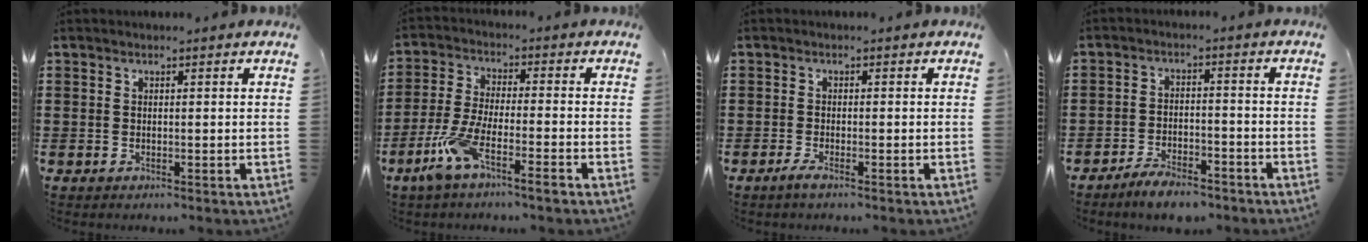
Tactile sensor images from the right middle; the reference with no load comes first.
{"total": 7.6, "force": [-4.9, 1.3, 5.6], "torque": [-0.138, -0.016, -0.099]}
{"total": 1.3, "force": [-0.9, 0.0, 1.0], "torque": [-0.026, -0.007, -0.018]}
{"total": 4.7, "force": [-4.4, 0.8, 1.5], "torque": [-0.032, 0.001, -0.087]}